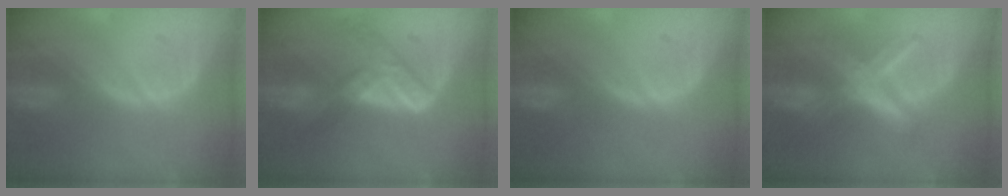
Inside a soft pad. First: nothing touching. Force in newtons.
{"total": 7.2, "press": 6.2, "slide": 3.8}
{"total": 0.0}
{"total": 7.3, "press": 7.3, "slide": 0.5}